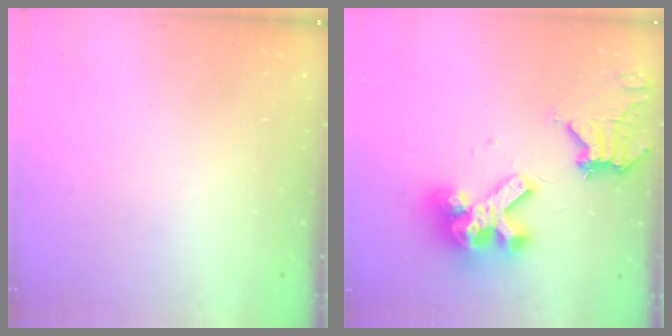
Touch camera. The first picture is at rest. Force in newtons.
{"total": 17.0, "press": 16.9, "slide": 1.9}